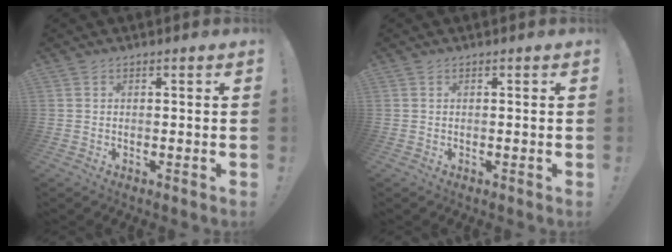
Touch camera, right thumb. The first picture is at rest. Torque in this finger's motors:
{"motor_torque": [-0.07, 0.11, 0.02, 0.21, 0.00]}